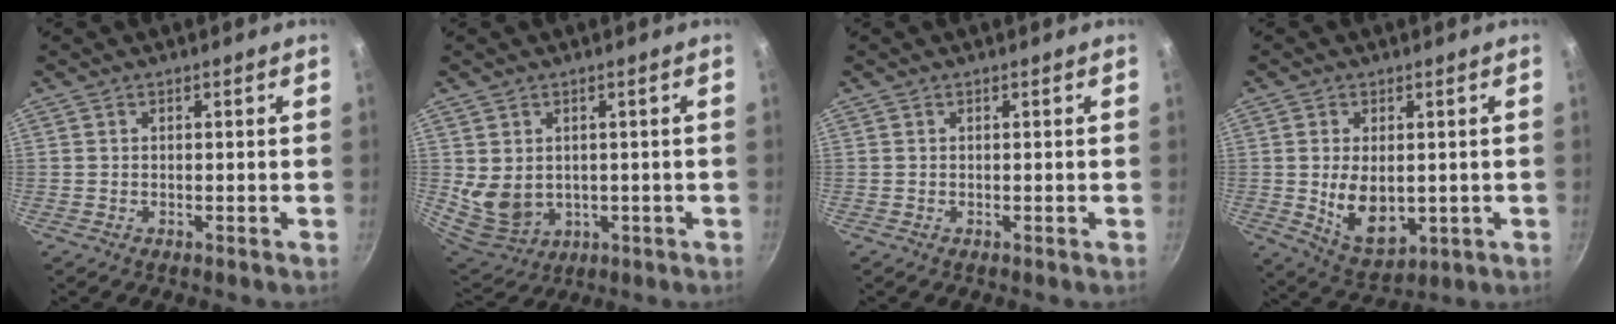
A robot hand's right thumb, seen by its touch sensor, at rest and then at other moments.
{"total": 9.1, "force": [0.5, 7.3, 5.5], "torque": [-0.089, -0.017, 0.036]}
{"total": 0.0}
{"total": 9.9, "force": [-0.3, 6.1, 7.8], "torque": [-0.120, -0.015, 0.017]}